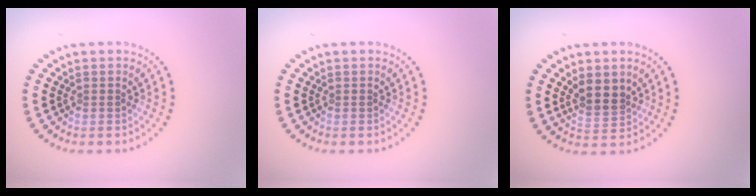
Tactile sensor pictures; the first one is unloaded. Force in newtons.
{"total": 0.0}
{"total": 2.7, "press": 2.3, "slide": 1.3}